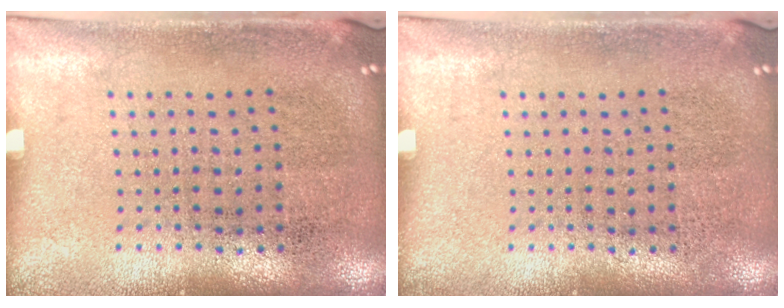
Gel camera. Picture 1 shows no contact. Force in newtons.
{"total": 0.0}